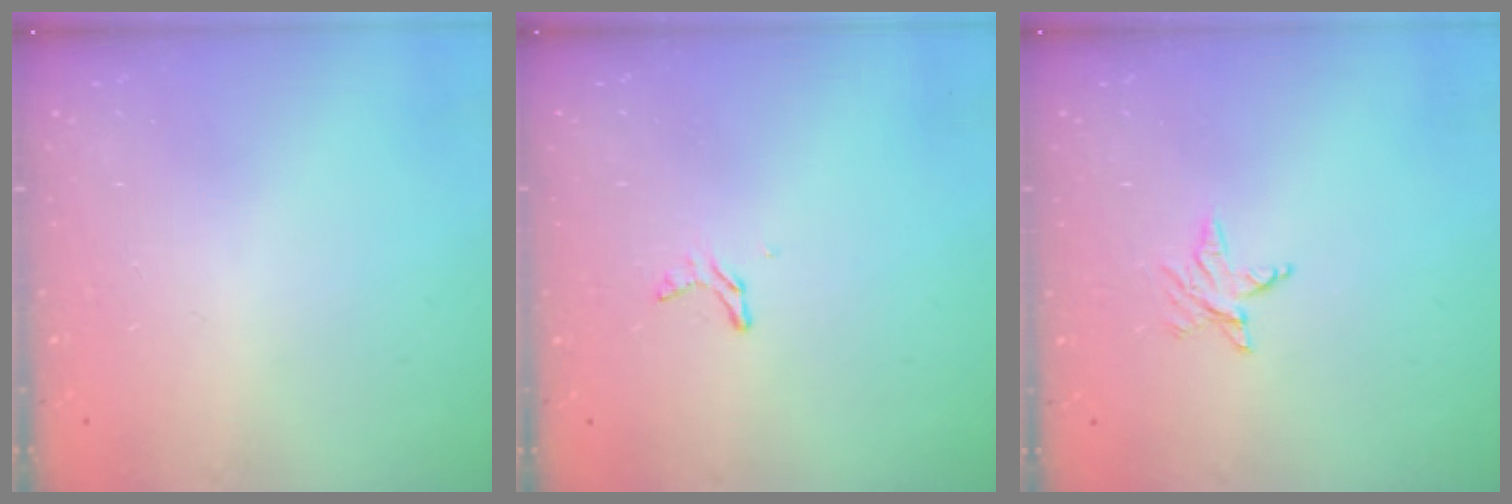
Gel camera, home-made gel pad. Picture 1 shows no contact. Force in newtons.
{"total": 3.8, "press": 3.8, "slide": 0.2}
{"total": 3.2, "press": 3.2, "slide": 0.4}